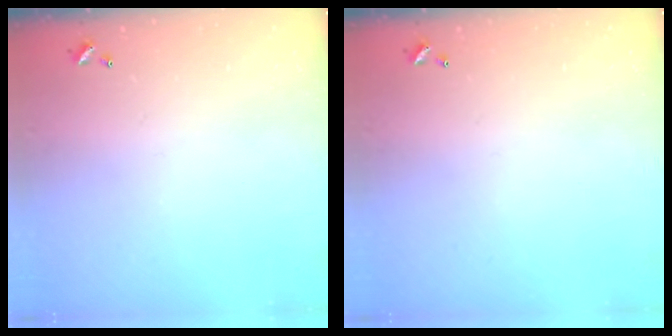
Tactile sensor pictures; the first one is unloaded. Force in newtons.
{"total": 0.0}